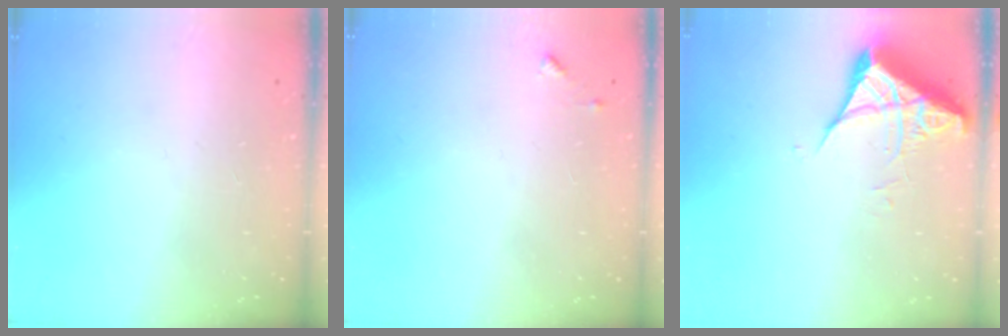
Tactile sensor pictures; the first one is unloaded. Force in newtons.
{"total": 5.1, "press": 5.1, "slide": 0.4}
{"total": 5.4, "press": 5.3, "slide": 0.6}